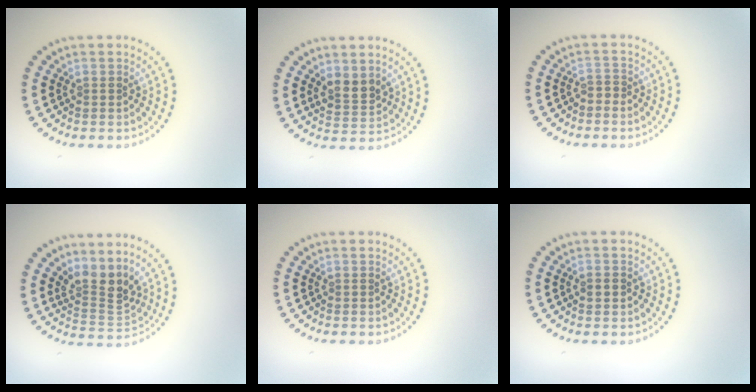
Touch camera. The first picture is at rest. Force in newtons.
{"total": 2.4, "press": 2.2, "slide": 1.0}
{"total": 0.6, "press": 0.2, "slide": 0.5}
{"total": 3.4, "press": 2.3, "slide": 2.5}
{"total": 0.0}
{"total": 1.4, "press": 1.4, "slide": 0.1}